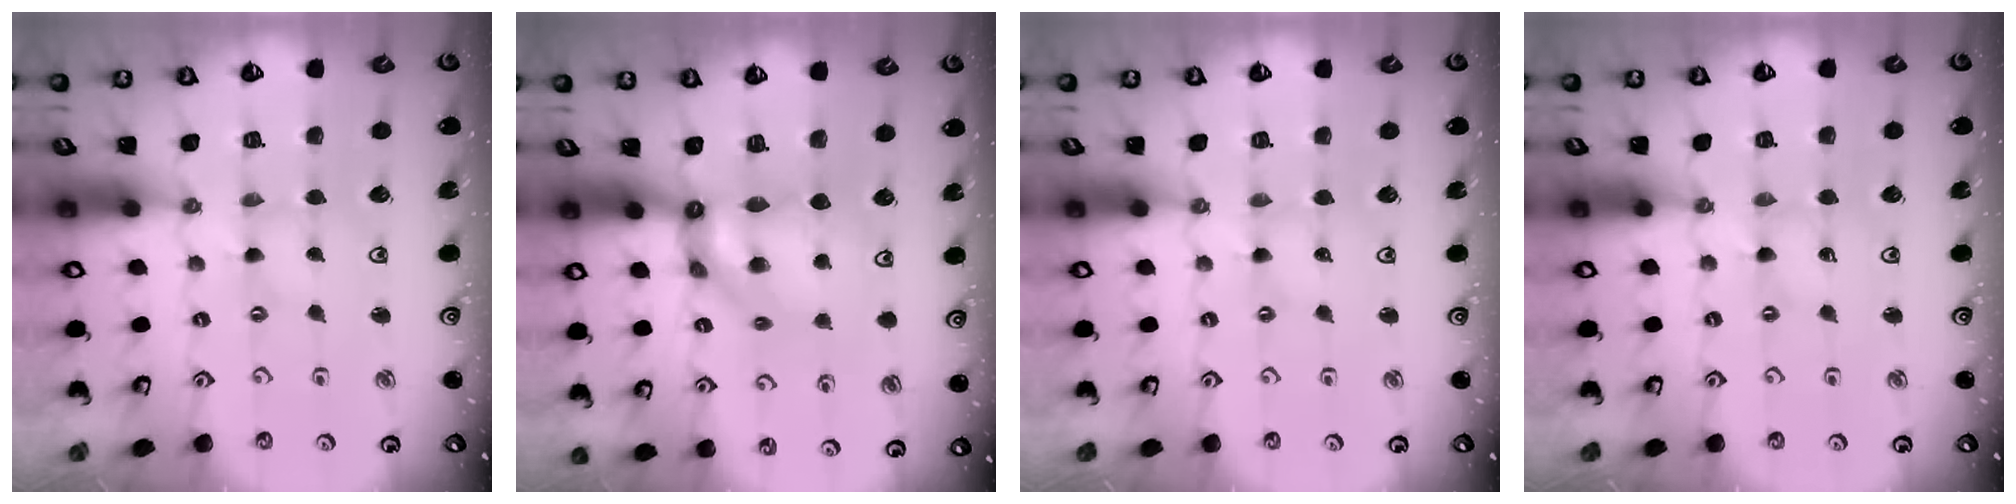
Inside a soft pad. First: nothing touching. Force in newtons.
{"total": 9.1, "press": 9.1, "slide": 0.8}
{"total": 0.0}
{"total": 0.0}